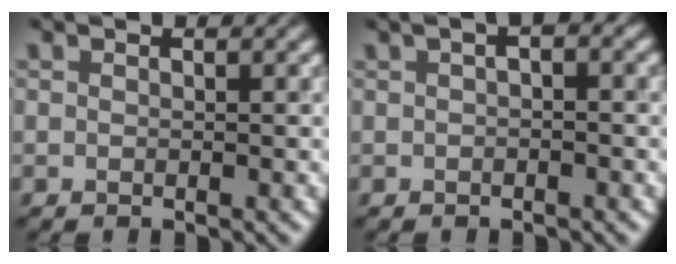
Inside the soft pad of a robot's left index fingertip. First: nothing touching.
{"total": 1.9, "force": [0.4, 0.6, 1.7], "torque": [-0.028, 0.010, 0.003]}